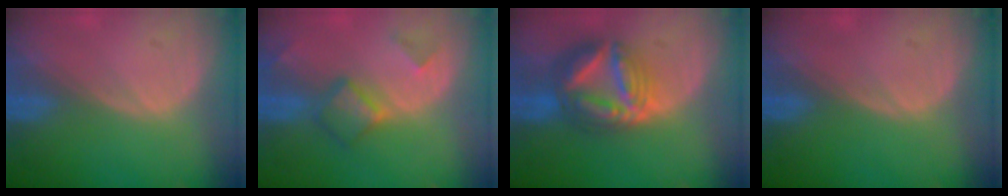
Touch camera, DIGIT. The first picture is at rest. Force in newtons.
{"total": 4.9, "press": 4.7, "slide": 1.4}
{"total": 9.2, "press": 9.1, "slide": 0.9}
{"total": 0.0}